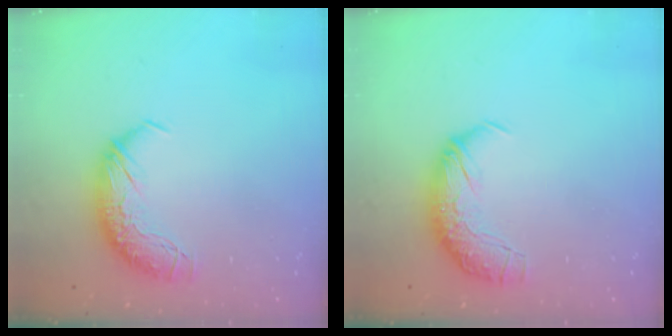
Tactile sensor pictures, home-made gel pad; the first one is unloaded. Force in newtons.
{"total": 2.4, "press": 1.1, "slide": 2.1}